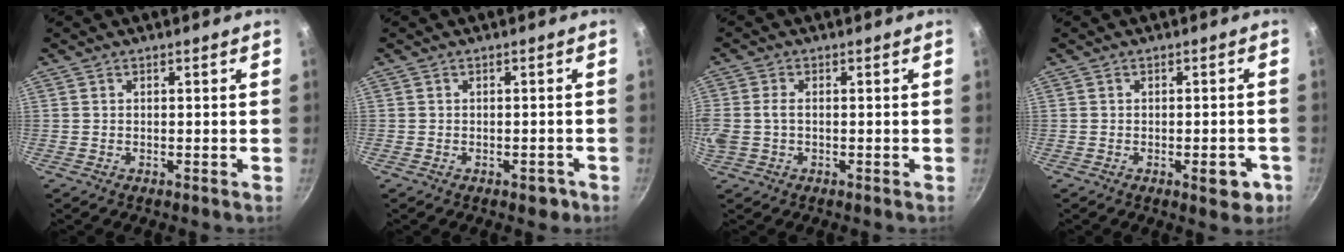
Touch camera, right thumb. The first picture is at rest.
{"total": 3.3, "force": [-1.7, 2.0, 2.1], "torque": [-0.002, 0.010, -0.019]}
{"total": 3.6, "force": [-0.3, 2.7, 2.3], "torque": [-0.067, 0.010, -0.002]}
{"total": 4.5, "force": [-2.0, 1.8, 3.5], "torque": [-0.027, 0.010, -0.022]}